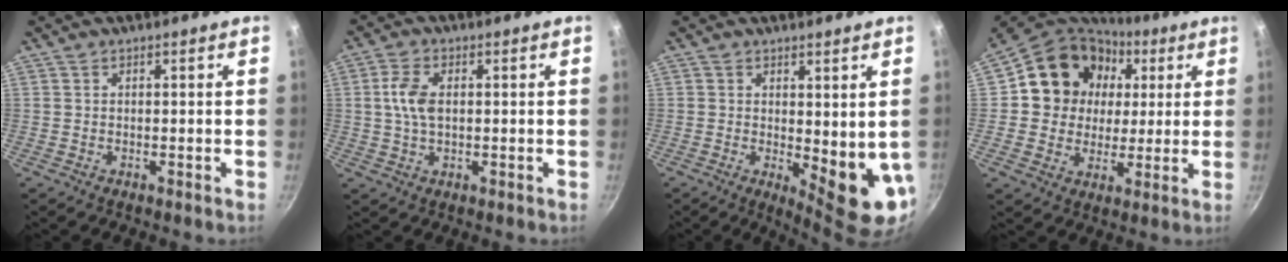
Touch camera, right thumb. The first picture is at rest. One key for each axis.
{"total": 5.7, "fx": 0.7, "fy": 3.4, "fz": 4.6, "tx": -0.087, "ty": 0.008, "tz": 0.010}
{"total": 9.1, "fx": 0.4, "fy": 3.4, "fz": 8.4, "tx": -0.096, "ty": -0.024, "tz": 0.014}
{"total": 16.8, "fx": 4.1, "fy": 14.8, "fz": 6.9, "tx": -0.102, "ty": 0.011, "tz": 0.061}